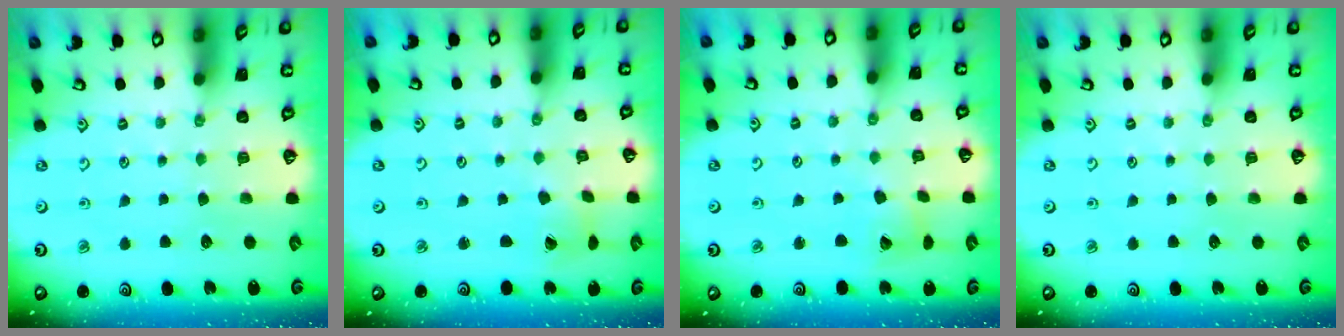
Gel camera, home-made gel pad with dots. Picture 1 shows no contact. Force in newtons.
{"total": 1.8, "press": 1.8, "slide": 0.2}
{"total": 7.1, "press": 7.0, "slide": 0.9}
{"total": 0.0}